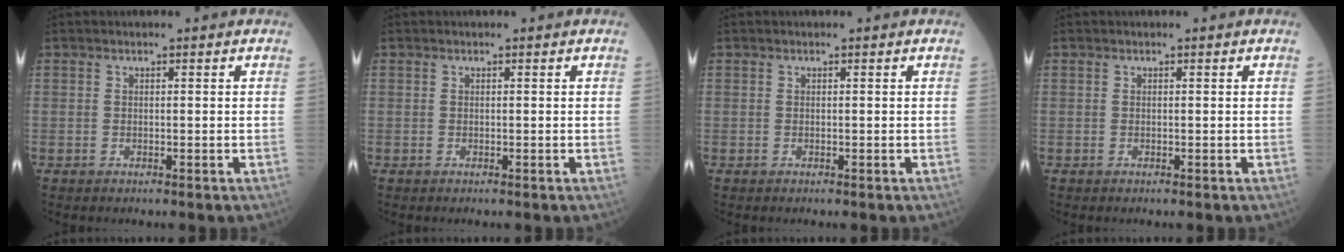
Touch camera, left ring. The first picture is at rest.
{"total": 0.0}
{"total": 0.0}
{"total": 0.0}